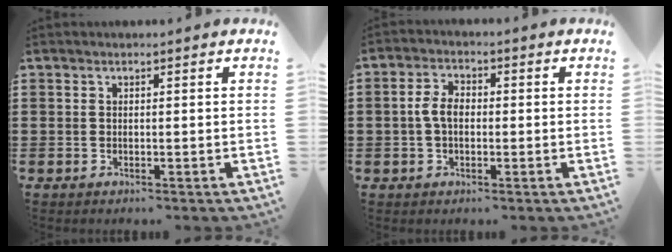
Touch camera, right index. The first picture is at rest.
{"total": 4.0, "force": [-0.4, 2.3, 3.2], "torque": [-0.083, -0.002, -0.015]}